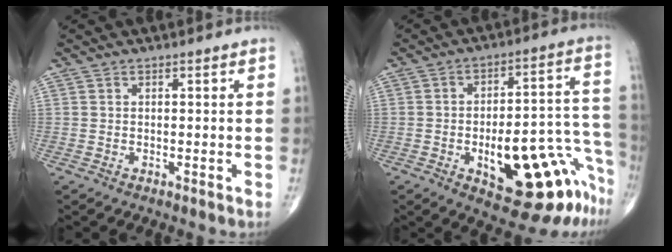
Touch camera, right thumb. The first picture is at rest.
{"total": 21.2, "force": [-10.0, 7.8, 17.0], "torque": [-0.152, 0.081, -0.123]}